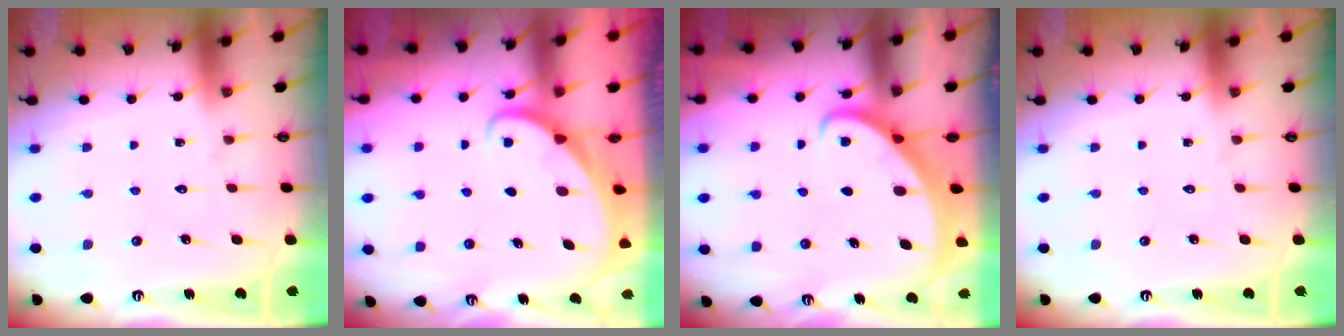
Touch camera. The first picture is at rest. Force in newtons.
{"total": 2.1, "press": 2.1, "slide": 0.2}
{"total": 2.7, "press": 2.6, "slide": 0.3}
{"total": 0.0}